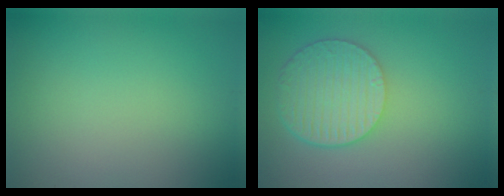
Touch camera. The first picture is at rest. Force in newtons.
{"total": 6.1, "press": 4.8, "slide": 3.8}